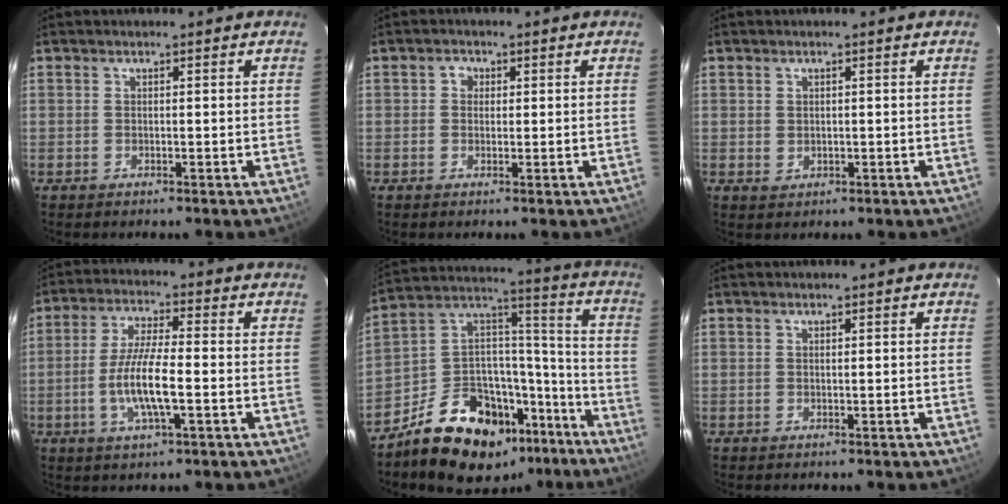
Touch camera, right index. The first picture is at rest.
{"total": 1.8, "force": [0.2, 1.7, 0.5], "torque": [-0.006, 0.008, 0.000]}
{"total": 1.3, "force": [0.3, 1.1, 0.4], "torque": [-0.006, 0.003, 0.008]}
{"total": 9.3, "force": [-2.4, 1.7, 8.8], "torque": [-0.176, -0.002, -0.048]}
{"total": 24.7, "force": [-16.0, 13.8, 12.8], "torque": [-0.235, 0.073, -0.220]}
{"total": 0.0}